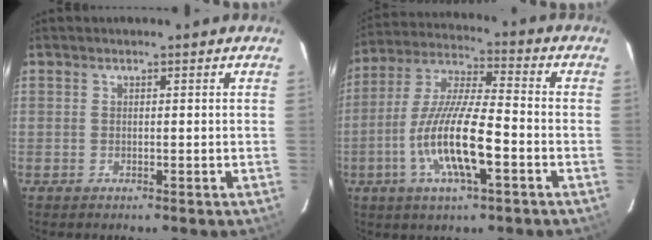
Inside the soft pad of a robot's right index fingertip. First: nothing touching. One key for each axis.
{"total": 14.5, "fx": -5.0, "fy": 2.9, "fz": 13.3, "tx": -0.270, "ty": -0.010, "tz": -0.097}